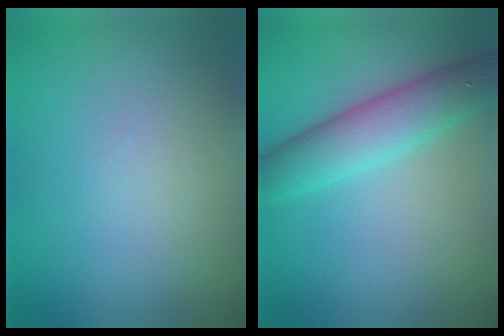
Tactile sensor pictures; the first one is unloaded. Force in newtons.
{"total": 5.3, "press": 5.3, "slide": 0.1}